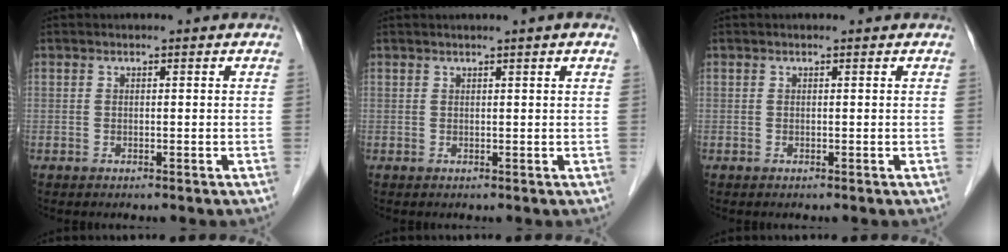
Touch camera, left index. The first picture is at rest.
{"total": 1.6, "force": [1.1, -0.5, 1.1], "torque": [-0.018, 0.005, 0.022]}
{"total": 0.0}